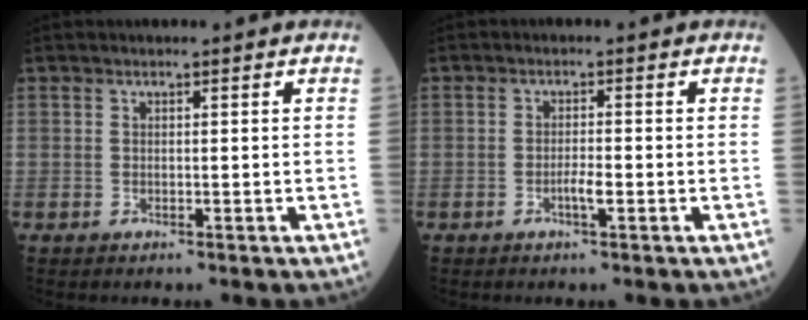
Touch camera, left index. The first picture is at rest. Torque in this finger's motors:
{"motor_torque": [0.59, 0.32, 0.06, 0.03]}